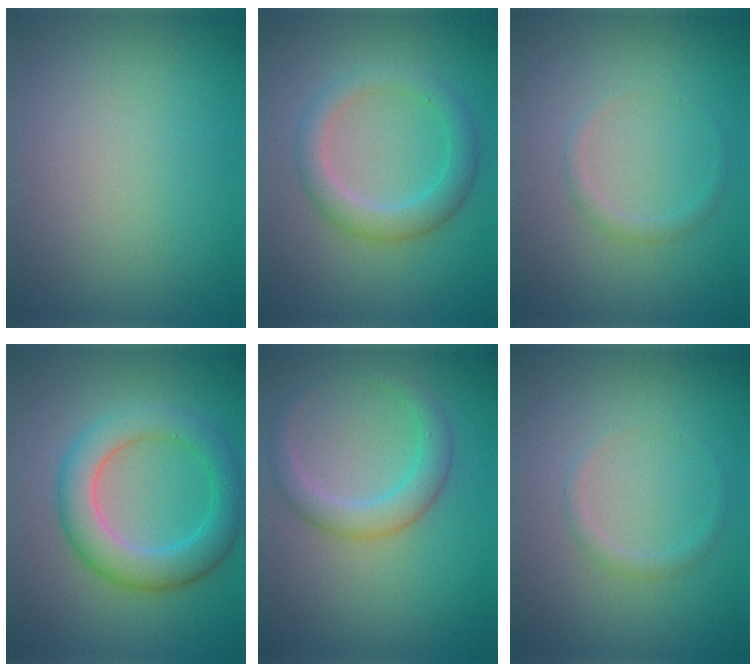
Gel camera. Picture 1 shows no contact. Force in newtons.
{"total": 3.4, "press": 3.4, "slide": 0.2}
{"total": 1.0, "press": 1.0, "slide": 0.0}
{"total": 4.4, "press": 4.4, "slide": 0.0}
{"total": 3.1, "press": 3.1, "slide": 0.3}
{"total": 1.0, "press": 1.0, "slide": 0.0}